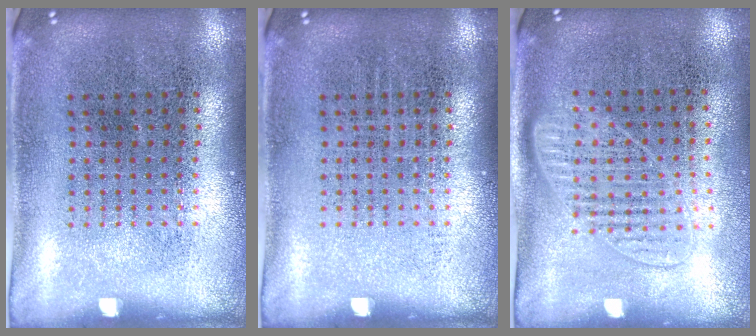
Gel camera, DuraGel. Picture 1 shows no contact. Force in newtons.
{"total": 0.0}
{"total": 1.3, "press": 1.2, "slide": 0.5}